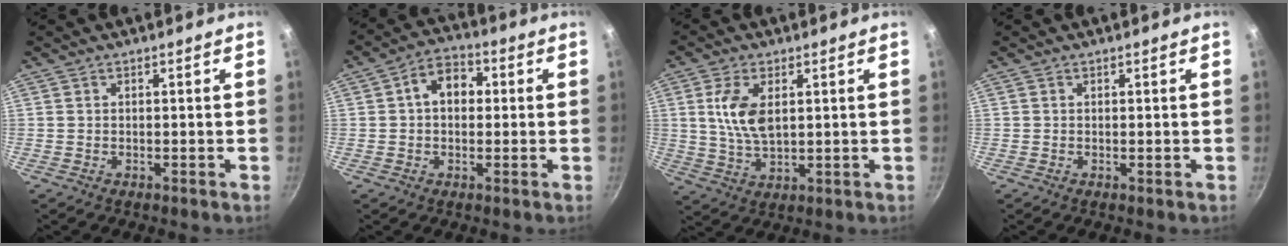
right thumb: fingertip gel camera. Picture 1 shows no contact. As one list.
[{"total": 7.8, "force": [1.1, 5.6, 5.3], "torque": [-0.050, 0.018, 0.004]}, {"total": 8.6, "force": [2.1, 4.5, 7.0], "torque": [-0.135, -0.010, 0.042]}, {"total": 0.0}]